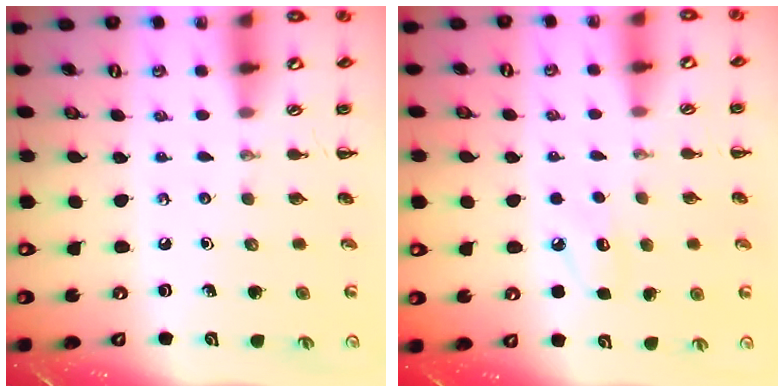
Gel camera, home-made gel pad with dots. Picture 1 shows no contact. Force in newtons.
{"total": 7.1, "press": 6.8, "slide": 2.0}